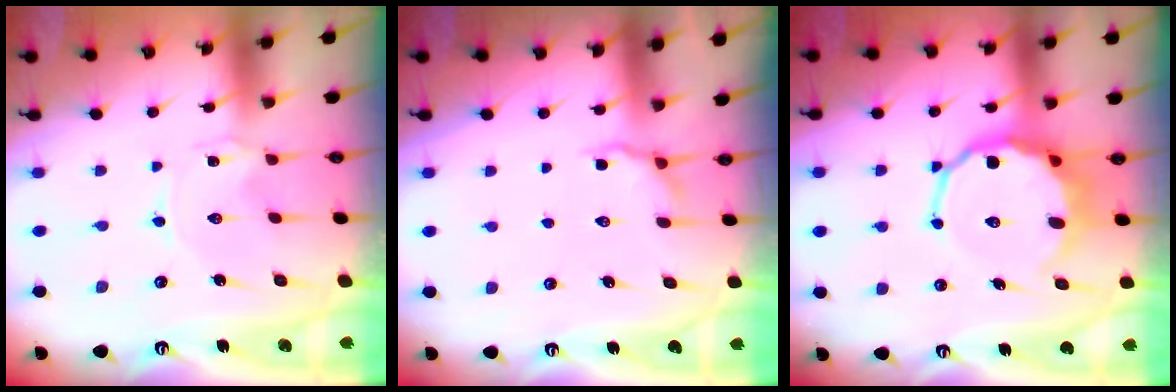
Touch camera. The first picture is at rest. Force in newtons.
{"total": 3.6, "press": 3.0, "slide": 2.0}
{"total": 10.8, "press": 10.3, "slide": 3.2}